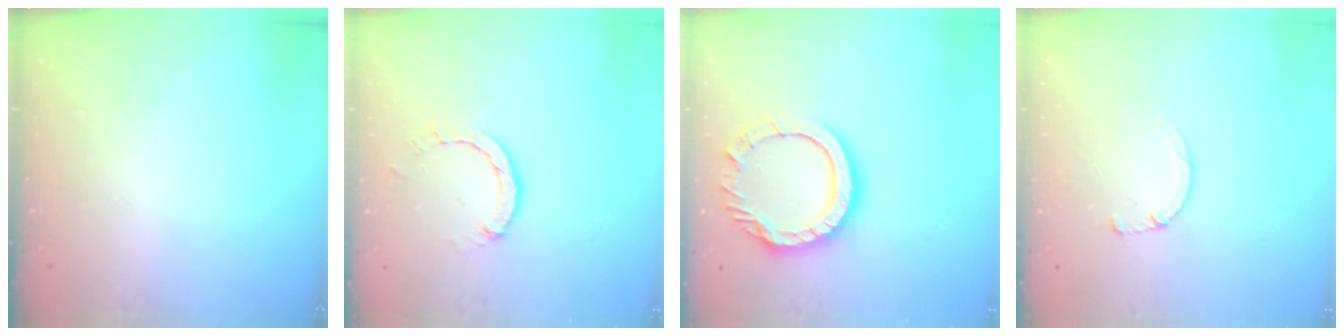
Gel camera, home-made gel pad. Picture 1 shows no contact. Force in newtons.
{"total": 3.0, "press": 3.0, "slide": 0.3}
{"total": 12.3, "press": 12.3, "slide": 0.8}
{"total": 2.6, "press": 2.5, "slide": 0.3}